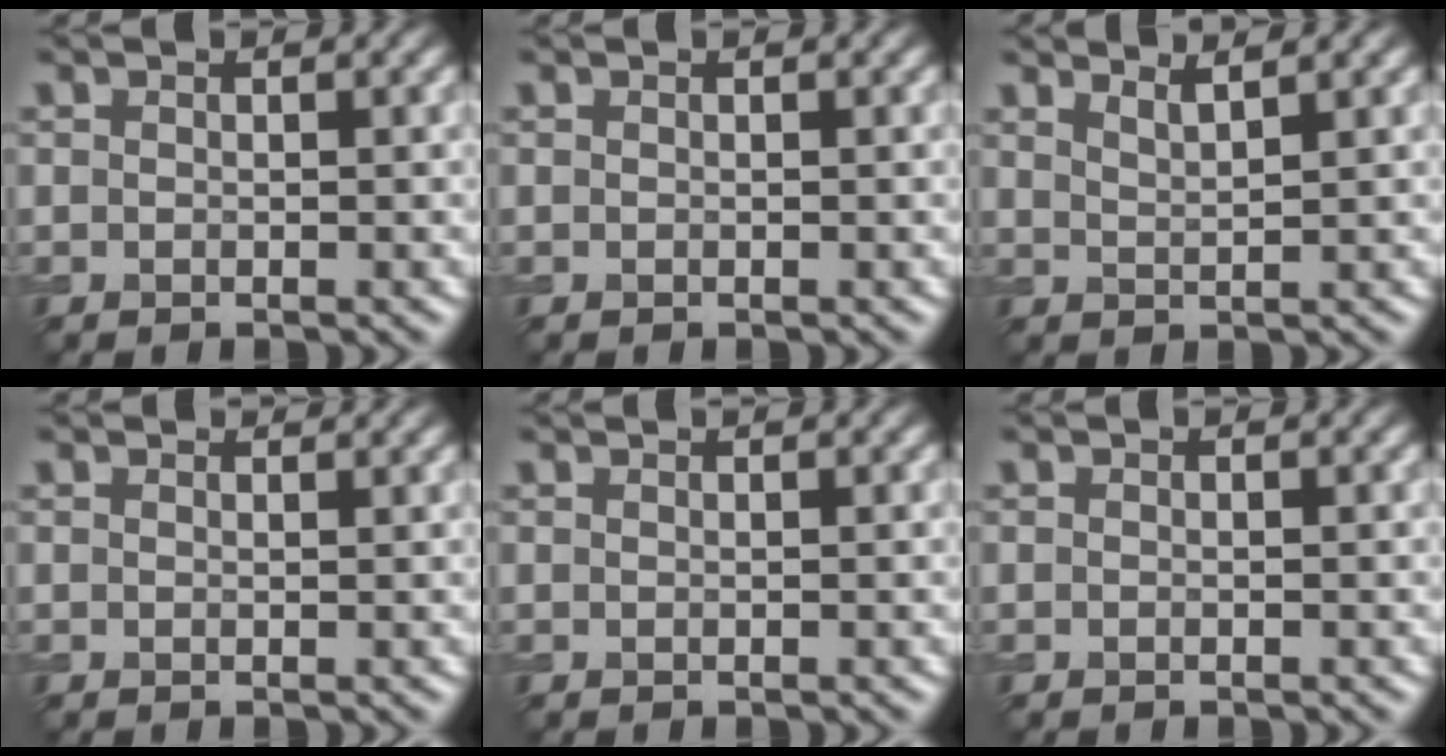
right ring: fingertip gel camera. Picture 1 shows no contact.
{"total": 0.0}
{"total": 2.1, "force": [1.8, 0.5, 1.1], "torque": [-0.006, 0.005, 0.025]}
{"total": 1.6, "force": [1.5, 0.2, 0.3], "torque": [-0.013, -0.002, 0.014]}
{"total": 0.7, "force": [0.6, 0.2, 0.3], "torque": [-0.001, -0.002, 0.002]}
{"total": 0.0}